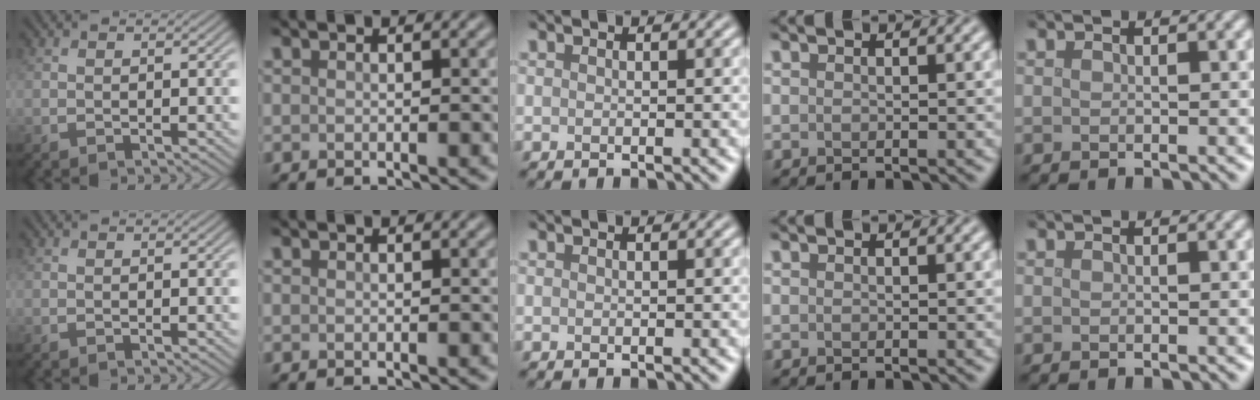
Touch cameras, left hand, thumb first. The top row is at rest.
{}